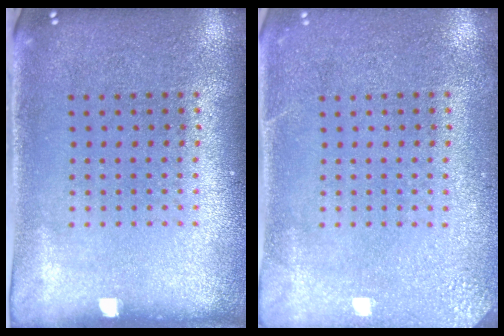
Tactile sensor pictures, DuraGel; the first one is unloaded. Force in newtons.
{"total": 2.7, "press": 2.6, "slide": 0.2}